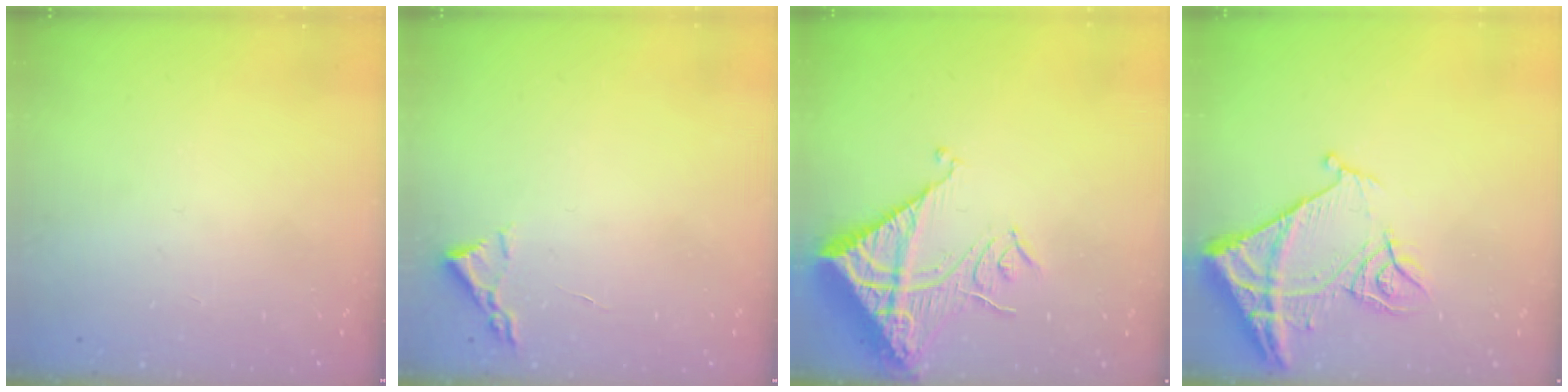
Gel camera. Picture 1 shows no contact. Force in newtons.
{"total": 2.2, "press": 2.2, "slide": 0.3}
{"total": 14.3, "press": 14.2, "slide": 1.6}
{"total": 13.7, "press": 13.6, "slide": 1.4}